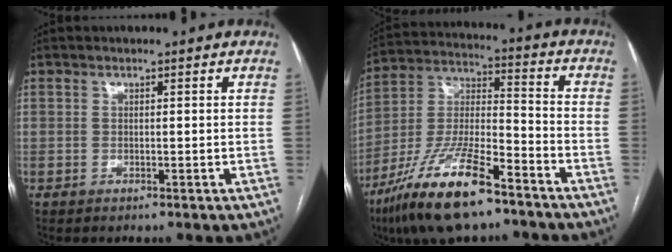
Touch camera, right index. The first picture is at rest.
{"total": 17.9, "force": [-12.0, 3.9, 12.7], "torque": [-0.271, -0.016, -0.219]}